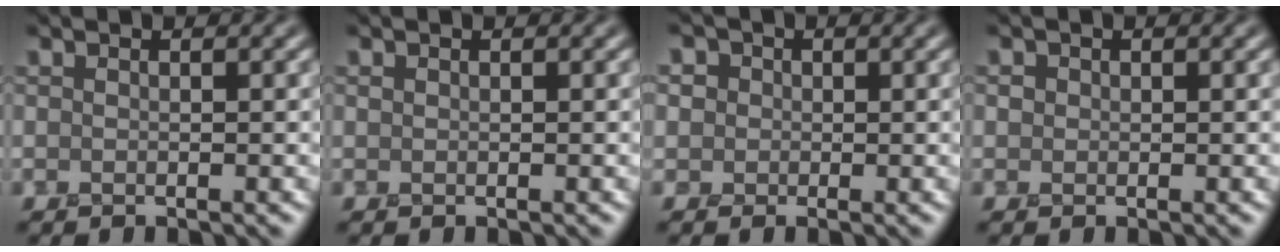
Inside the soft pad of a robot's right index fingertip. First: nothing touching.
{"total": 0.0}
{"total": 2.8, "force": [0.6, 2.5, 1.0], "torque": [-0.010, 0.011, -0.003]}
{"total": 0.6, "force": [0.0, 0.6, 0.1], "torque": [0.003, -0.003, -0.002]}